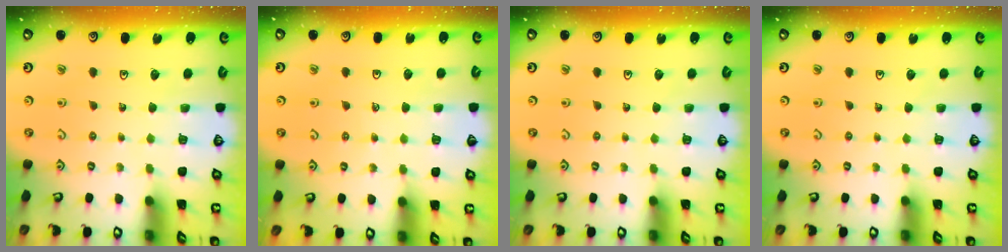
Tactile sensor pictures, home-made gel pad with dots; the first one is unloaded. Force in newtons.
{"total": 2.1, "press": 2.0, "slide": 0.3}
{"total": 0.0}
{"total": 0.0}